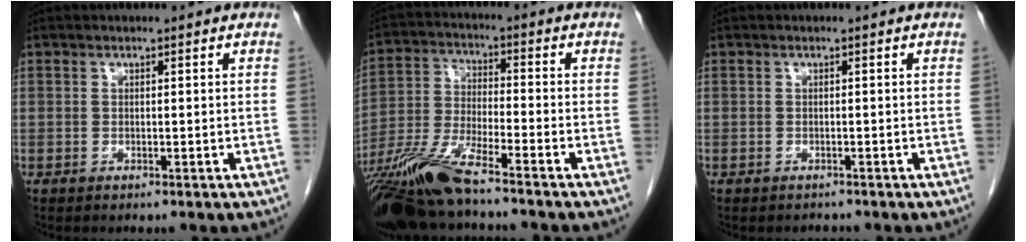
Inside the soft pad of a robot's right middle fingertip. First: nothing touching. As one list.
[{"total": 12.2, "force": [-9.7, 0.7, 7.3], "torque": [-0.154, -0.021, -0.185]}, {"total": 0.9, "force": [-0.8, 0.4, -0.1], "torque": [-0.005, -0.002, -0.013]}]